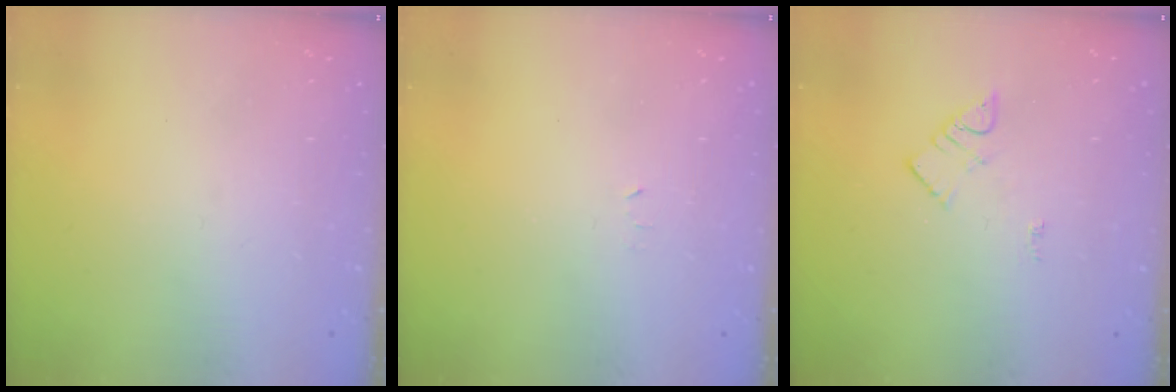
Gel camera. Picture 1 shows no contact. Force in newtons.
{"total": 2.4, "press": 2.4, "slide": 0.4}
{"total": 3.6, "press": 3.6, "slide": 0.4}